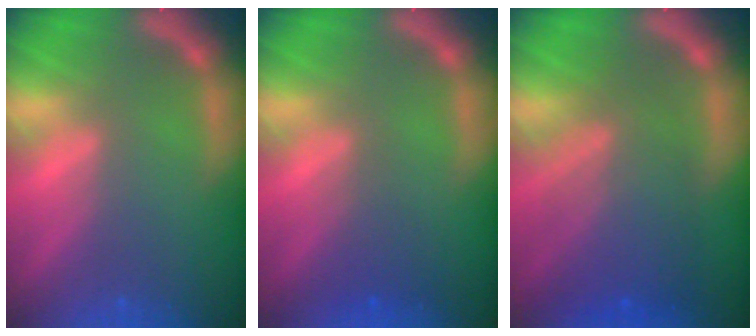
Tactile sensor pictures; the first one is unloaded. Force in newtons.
{"total": 2.0}
{"total": 7.5}